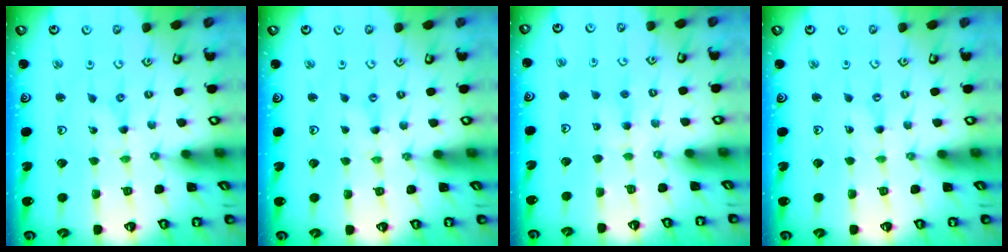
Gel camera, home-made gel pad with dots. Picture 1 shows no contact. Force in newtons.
{"total": 0.0}
{"total": 3.4, "press": 3.3, "slide": 0.4}
{"total": 0.0}